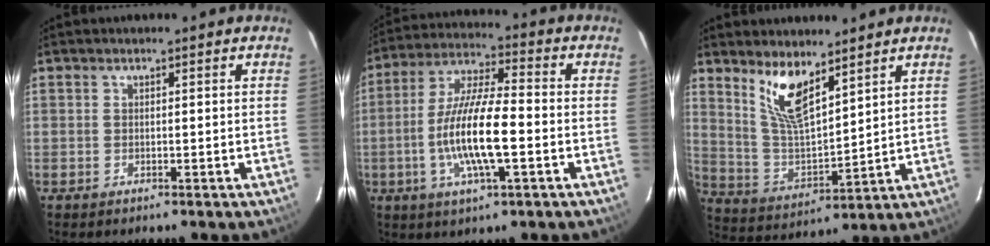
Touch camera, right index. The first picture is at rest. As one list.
[{"total": 13.9, "force": [-3.3, 2.9, 13.2], "torque": [-0.263, -0.004, -0.064]}, {"total": 10.5, "force": [7.0, 3.4, 7.1], "torque": [-0.138, -0.005, 0.148]}]